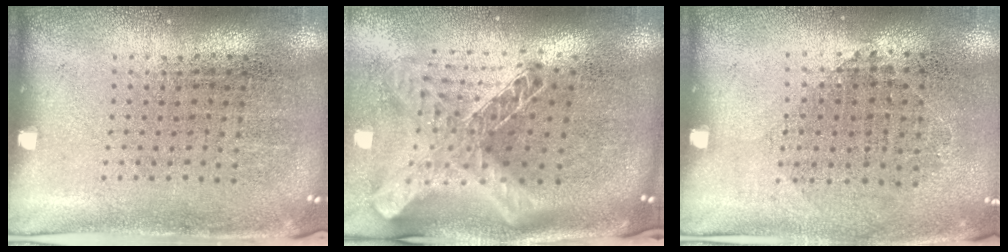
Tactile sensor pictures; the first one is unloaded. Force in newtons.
{"total": 2.7, "press": 1.9, "slide": 1.9}
{"total": 0.8, "press": 0.8, "slide": 0.3}